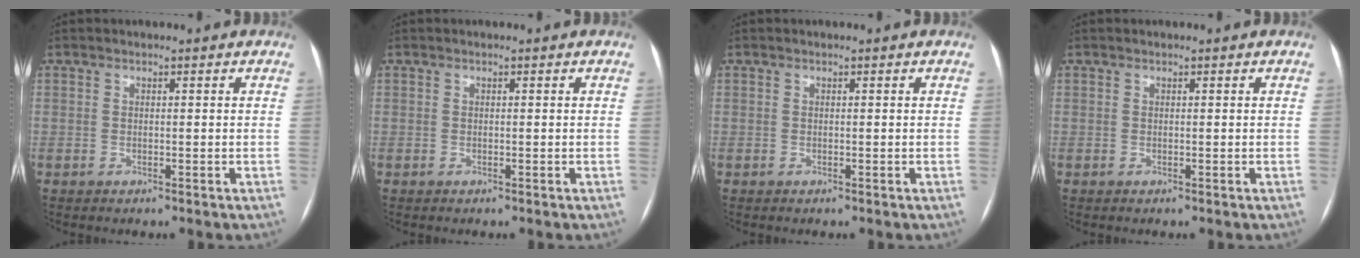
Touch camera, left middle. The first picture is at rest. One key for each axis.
{"total": 0.0}
{"total": 0.0}
{"total": 0.0}